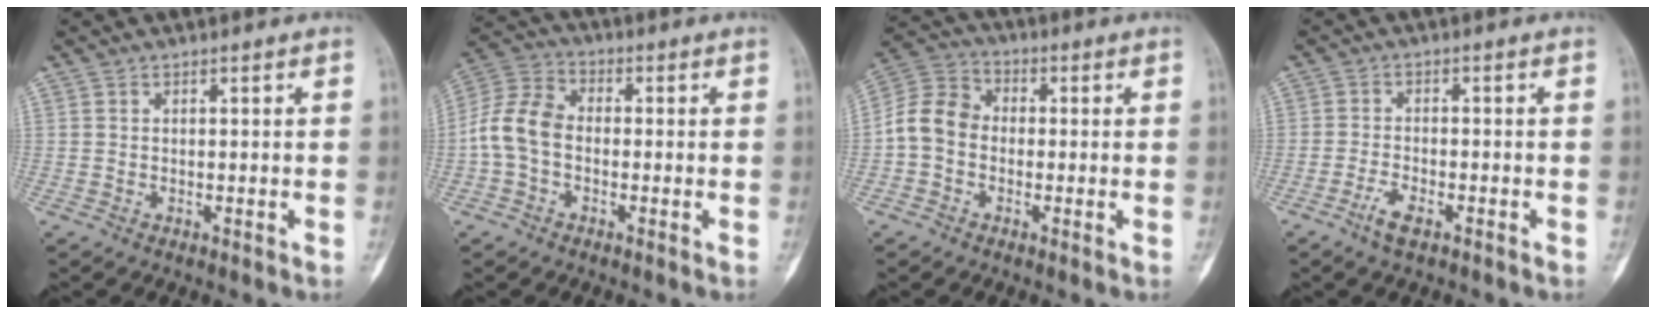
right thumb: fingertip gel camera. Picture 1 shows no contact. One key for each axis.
{"total": 9.0, "fx": -1.3, "fy": 6.3, "fz": 6.2, "tx": -0.123, "ty": 0.027, "tz": -0.040}
{"total": 8.4, "fx": -1.2, "fy": 6.8, "fz": 4.8, "tx": -0.082, "ty": 0.030, "tz": -0.038}
{"total": 3.5, "fx": -2.2, "fy": 1.1, "fz": 2.5, "tx": -0.056, "ty": 0.011, "tz": -0.045}